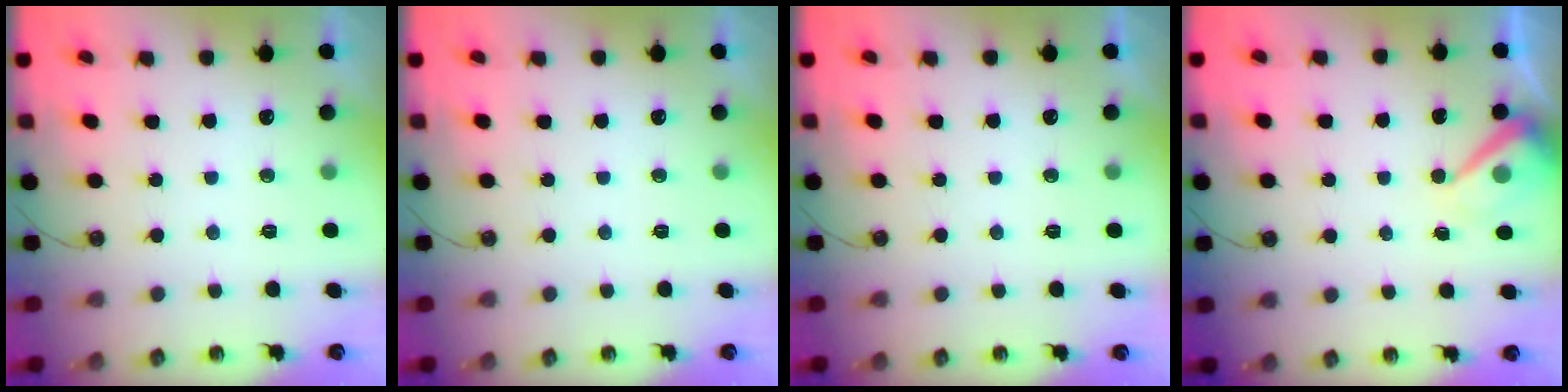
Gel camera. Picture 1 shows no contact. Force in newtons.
{"total": 0.0}
{"total": 0.0}
{"total": 8.5, "press": 8.5, "slide": 0.9}